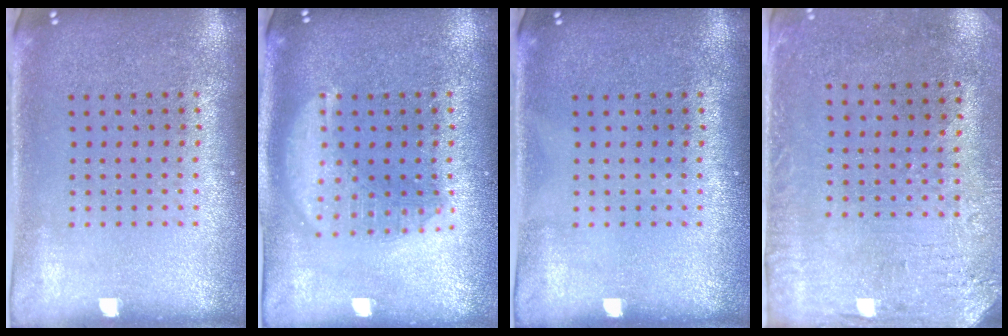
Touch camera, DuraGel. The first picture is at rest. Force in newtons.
{"total": 3.1, "press": 3.1, "slide": 0.3}
{"total": 0.0}
{"total": 3.2, "press": 2.5, "slide": 2.0}